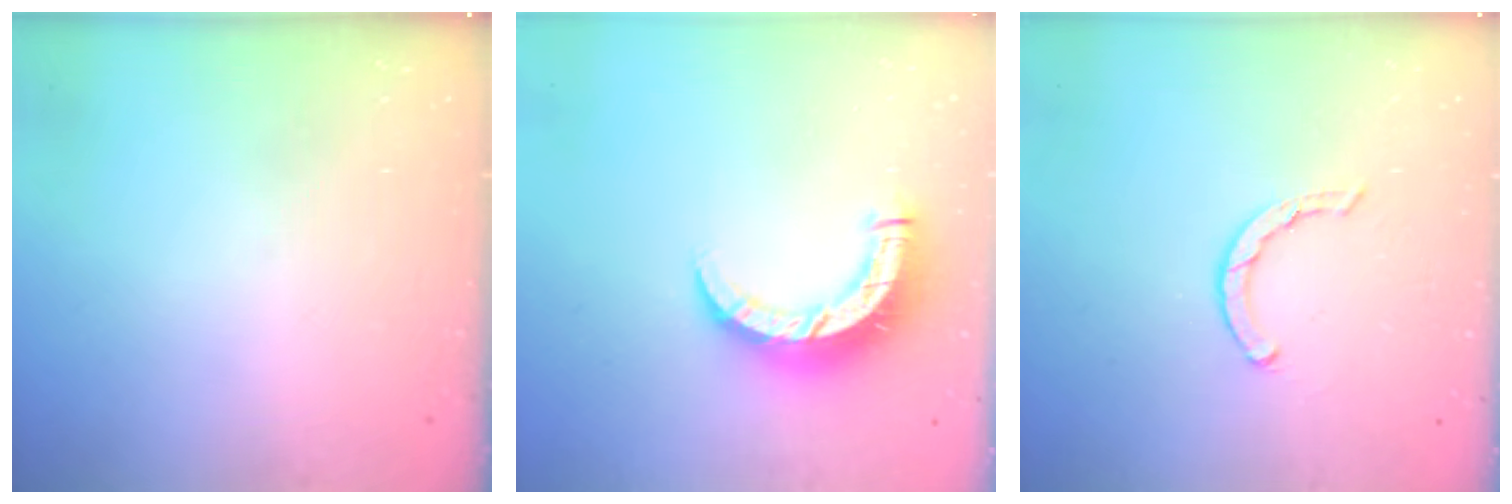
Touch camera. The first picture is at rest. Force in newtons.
{"total": 8.9, "press": 8.9, "slide": 0.8}
{"total": 2.0, "press": 2.0, "slide": 0.2}